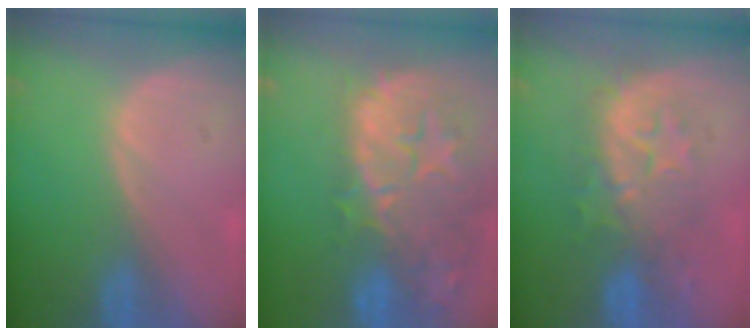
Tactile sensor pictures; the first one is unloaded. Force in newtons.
{"total": 14.9, "press": 11.8, "slide": 9.0}
{"total": 8.2, "press": 8.1, "slide": 1.1}